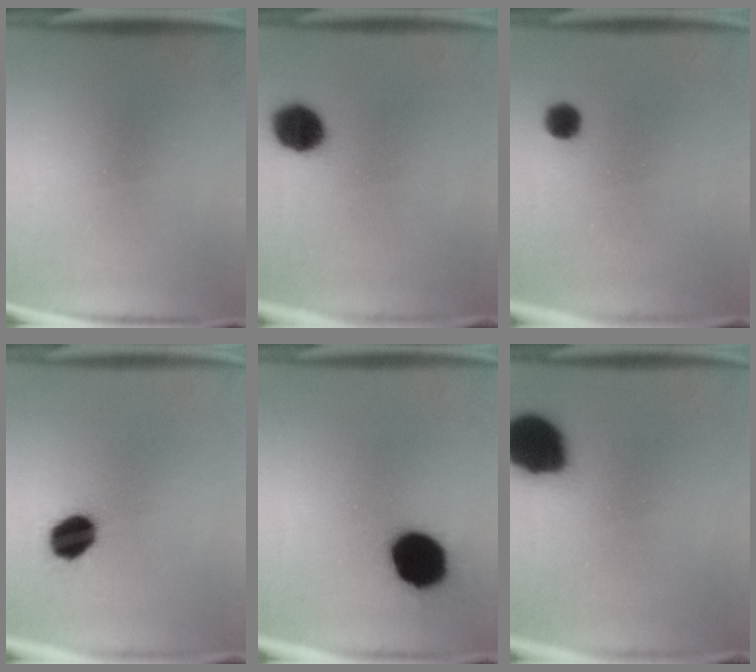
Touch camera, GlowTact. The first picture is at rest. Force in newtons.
{"total": 8.6}
{"total": 3.1}
{"total": 8.9}
{"total": 15.0}
{"total": 16.2}